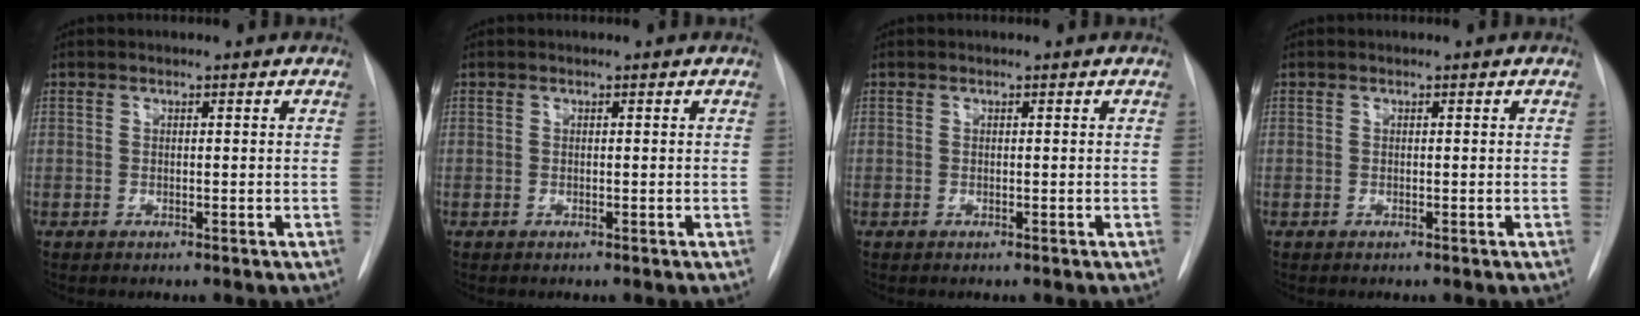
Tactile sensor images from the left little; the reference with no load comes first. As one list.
[{"total": 0.0}, {"total": 0.0}, {"total": 0.0}]